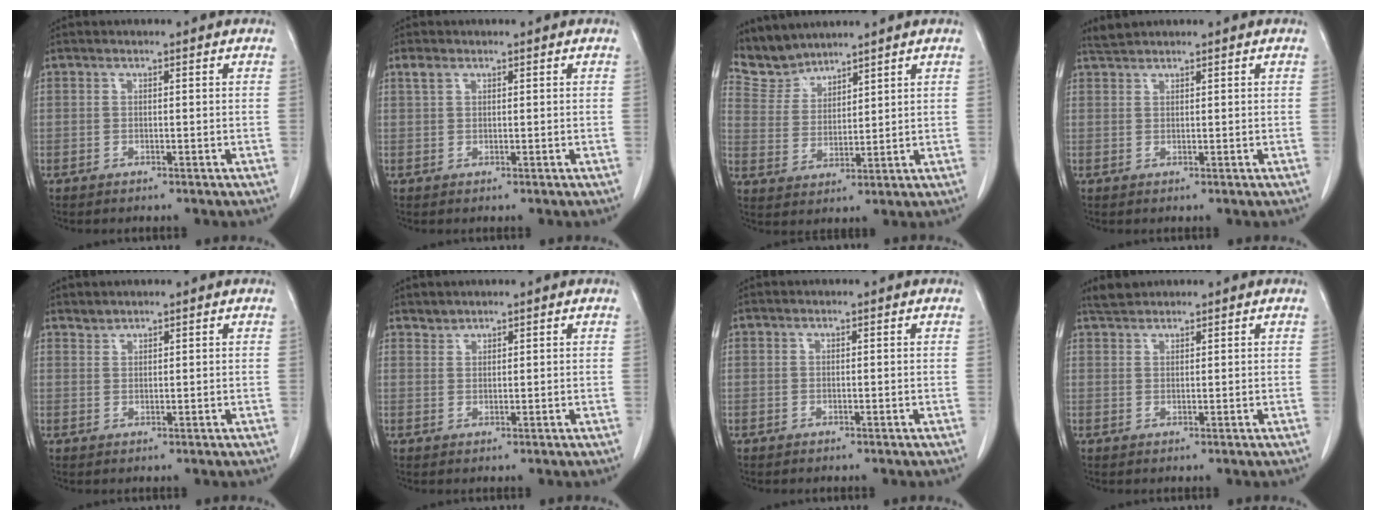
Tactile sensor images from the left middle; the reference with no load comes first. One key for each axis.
{"total": 1.4, "fx": 0.9, "fy": 0.7, "fz": 0.8, "tx": -0.022, "ty": 0.011, "tz": 0.020}
{"total": 5.7, "fx": 5.6, "fy": 1.1, "fz": -0.4, "tx": 0.001, "ty": 0.005, "tz": 0.126}
{"total": 1.4, "fx": 1.4, "fy": -0.3, "fz": -0.1, "tx": -0.005, "ty": 0.006, "tz": 0.034}
{"total": 1.1, "fx": 1.1, "fy": 0.1, "fz": -0.2, "tx": 0.001, "ty": -0.001, "tz": 0.021}
{"total": 1.1, "fx": 1.1, "fy": 0.2, "fz": -0.2, "tx": 0.004, "ty": 0.000, "tz": 0.021}
{"total": 0.0}
{"total": 2.0, "fx": 2.0, "fy": 0.3, "fz": 0.1, "tx": -0.011, "ty": 0.008, "tz": 0.040}